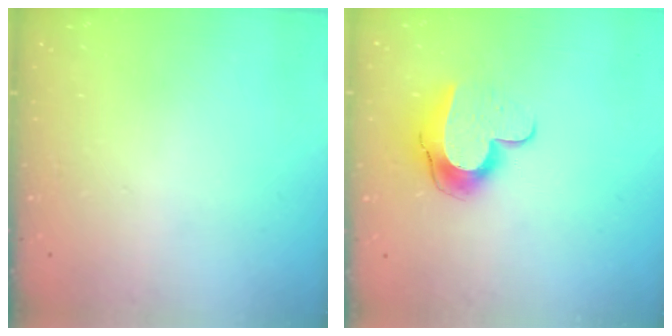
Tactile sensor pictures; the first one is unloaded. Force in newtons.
{"total": 11.2, "press": 11.2, "slide": 1.1}